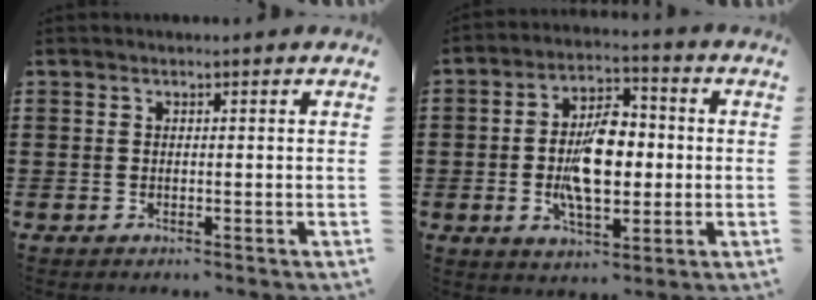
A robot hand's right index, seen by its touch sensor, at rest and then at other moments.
{"total": 10.0, "force": [-0.8, 5.1, 8.6], "torque": [-0.163, 0.002, -0.022]}